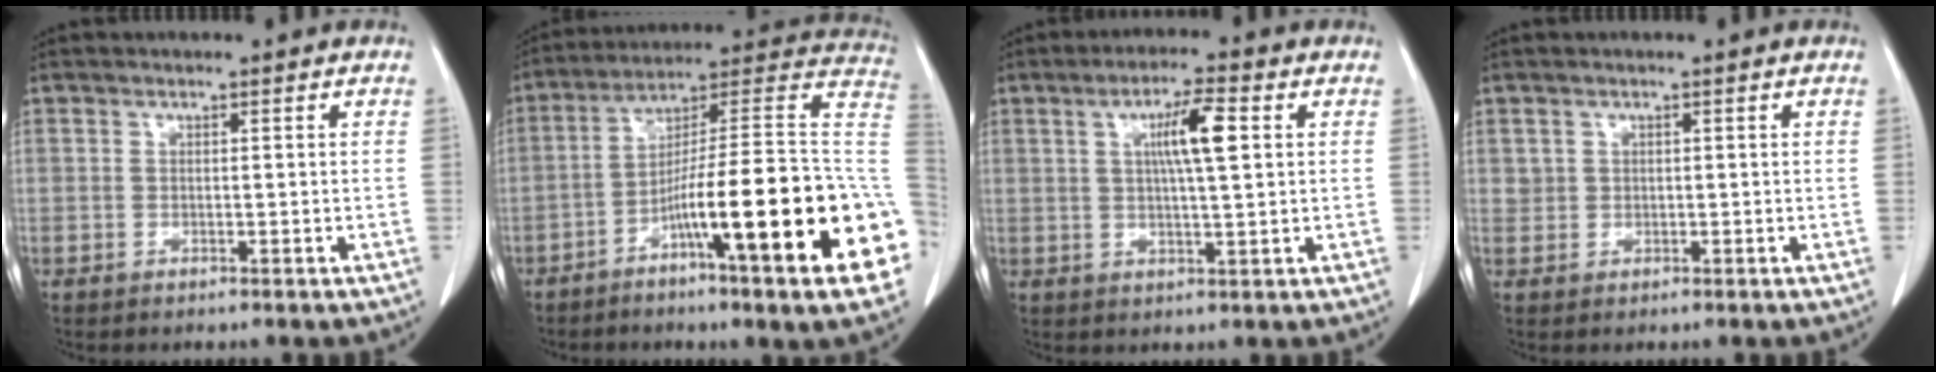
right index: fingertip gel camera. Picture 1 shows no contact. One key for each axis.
{"total": 25.9, "fx": -7.7, "fy": 0.9, "fz": 24.7, "tx": -0.267, "ty": 0.003, "tz": -0.130}
{"total": 6.8, "fx": 1.8, "fy": 0.5, "fz": 6.5, "tx": -0.115, "ty": 0.005, "tz": 0.030}
{"total": 1.2, "fx": 0.4, "fy": 1.1, "fz": 0.1, "tx": 0.011, "ty": 0.002, "tz": 0.004}